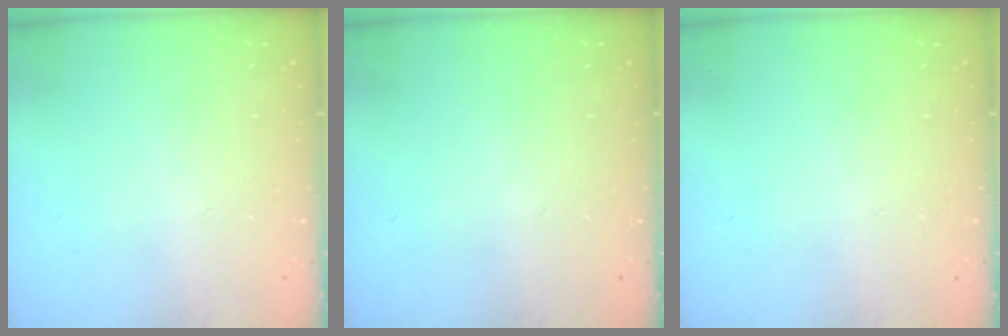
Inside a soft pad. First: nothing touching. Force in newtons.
{"total": 0.0}
{"total": 0.0}